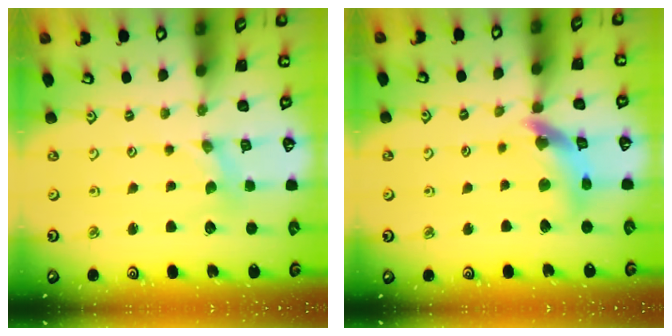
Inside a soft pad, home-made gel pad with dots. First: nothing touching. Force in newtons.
{"total": 12.2, "press": 12.1, "slide": 1.5}